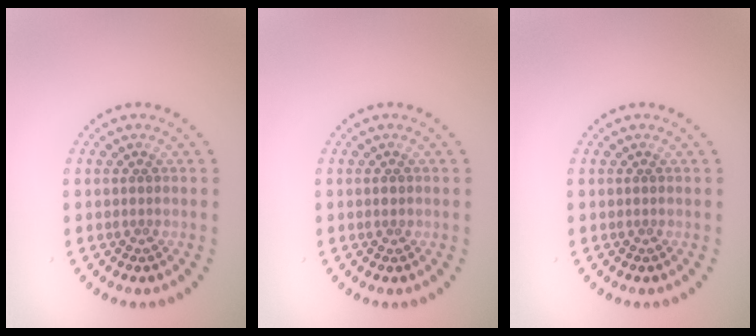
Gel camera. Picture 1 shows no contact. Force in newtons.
{"total": 0.8, "press": 0.8, "slide": 0.0}
{"total": 0.0}